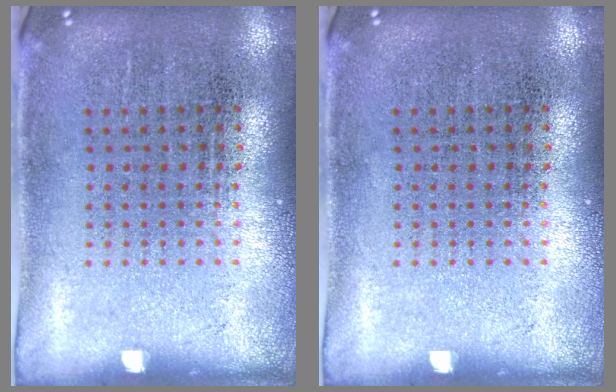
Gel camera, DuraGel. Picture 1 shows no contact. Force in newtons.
{"total": 0.0}